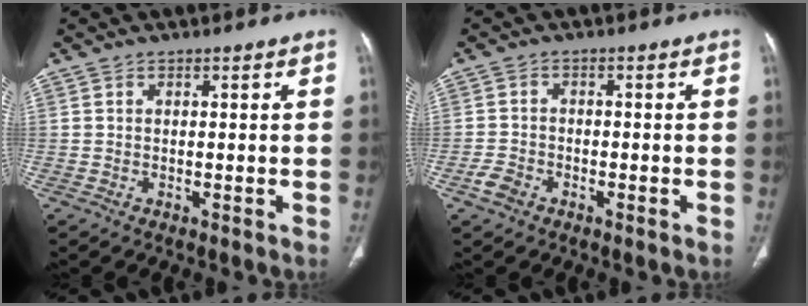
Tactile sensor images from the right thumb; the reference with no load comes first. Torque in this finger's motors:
{"motor_torque": [2.46, 2.21, 0.15, -0.91, -0.01]}